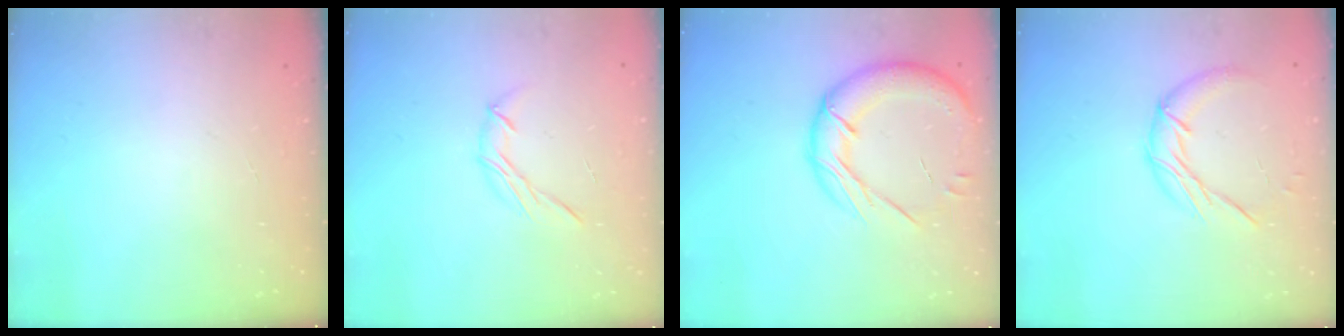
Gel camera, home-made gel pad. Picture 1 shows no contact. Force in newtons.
{"total": 6.4, "press": 6.4, "slide": 0.7}
{"total": 18.5, "press": 18.2, "slide": 3.0}
{"total": 9.9, "press": 9.9, "slide": 0.3}